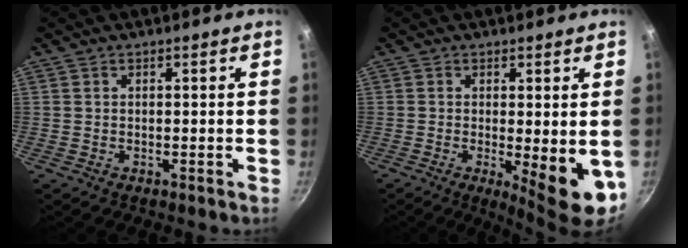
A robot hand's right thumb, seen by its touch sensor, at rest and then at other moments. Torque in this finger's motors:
{"motor_torque": [-0.23, 1.01, 1.39, -0.25, 0.13]}